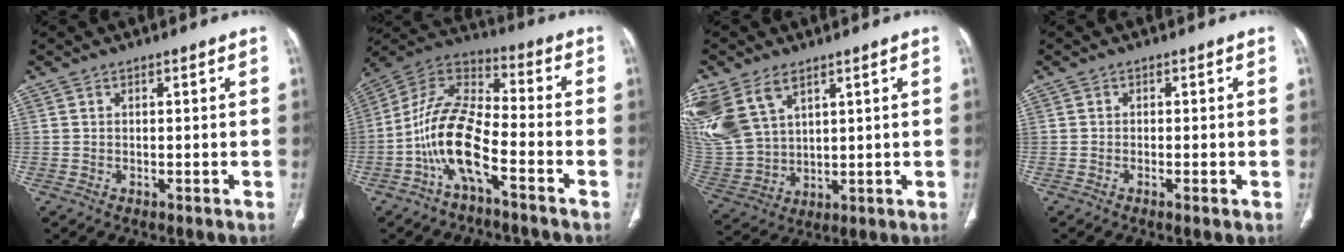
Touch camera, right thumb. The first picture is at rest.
{"total": 13.2, "force": [-5.9, 4.9, 10.7], "torque": [-0.214, 0.065, -0.121]}
{"total": 17.1, "force": [8.5, 10.8, 10.2], "torque": [-0.244, -0.012, 0.188]}
{"total": 1.2, "force": [-0.5, 0.1, 1.1], "torque": [-0.029, -0.003, -0.013]}